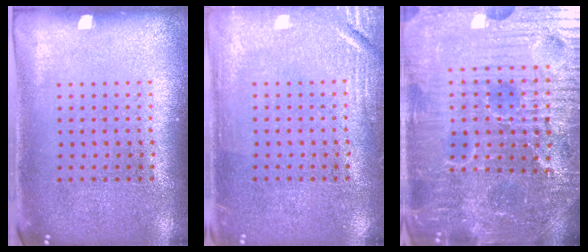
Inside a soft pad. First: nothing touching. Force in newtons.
{"total": 2.3, "press": 2.2, "slide": 0.4}
{"total": 6.0, "press": 5.6, "slide": 2.0}